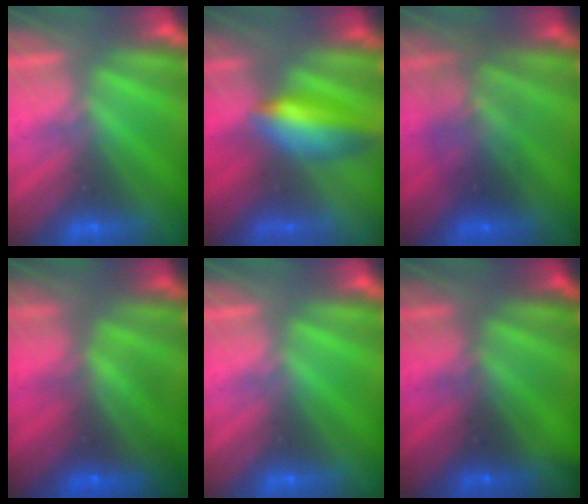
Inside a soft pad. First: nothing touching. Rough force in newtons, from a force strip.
{"total": 7.5}
{"total": 2.2}
{"total": 10.8}
{"total": 0.0}
{"total": 2.1}